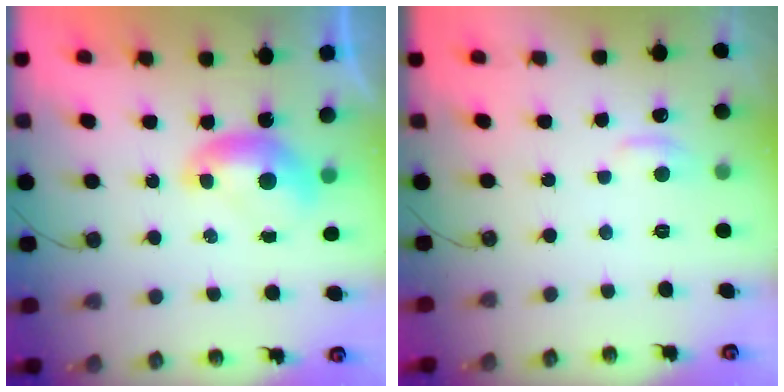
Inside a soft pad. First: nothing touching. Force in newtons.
{"total": 0.8, "press": 0.3, "slide": 0.7}